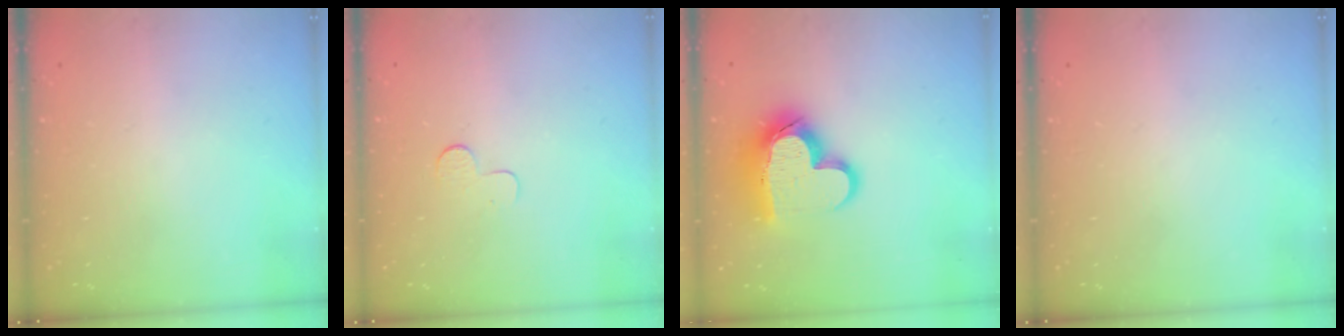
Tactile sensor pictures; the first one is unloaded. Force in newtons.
{"total": 4.9, "press": 4.8, "slide": 0.5}
{"total": 15.9, "press": 15.8, "slide": 1.5}
{"total": 0.0}